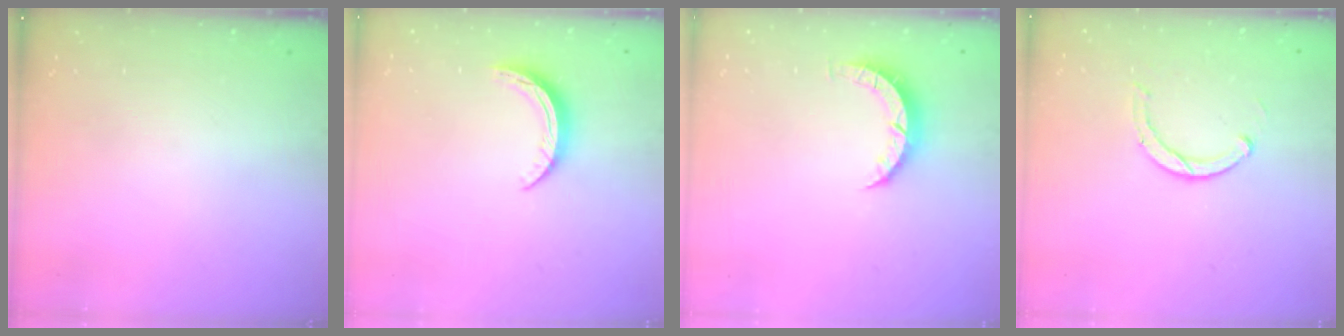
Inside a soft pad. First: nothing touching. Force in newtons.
{"total": 6.3, "press": 6.3, "slide": 0.6}
{"total": 4.1, "press": 4.1, "slide": 0.4}
{"total": 2.9, "press": 2.9, "slide": 0.4}